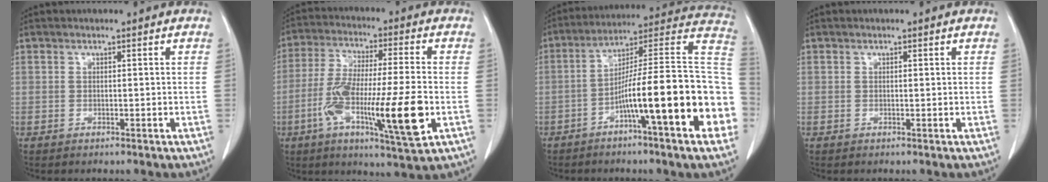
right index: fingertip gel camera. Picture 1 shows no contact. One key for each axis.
{"total": 16.8, "fx": -4.6, "fy": 1.3, "fz": 16.1, "tx": -0.291, "ty": -0.016, "tz": -0.078}
{"total": 22.3, "fx": -6.4, "fy": 1.6, "fz": 21.2, "tx": -0.231, "ty": 0.030, "tz": -0.098}
{"total": 0.0}